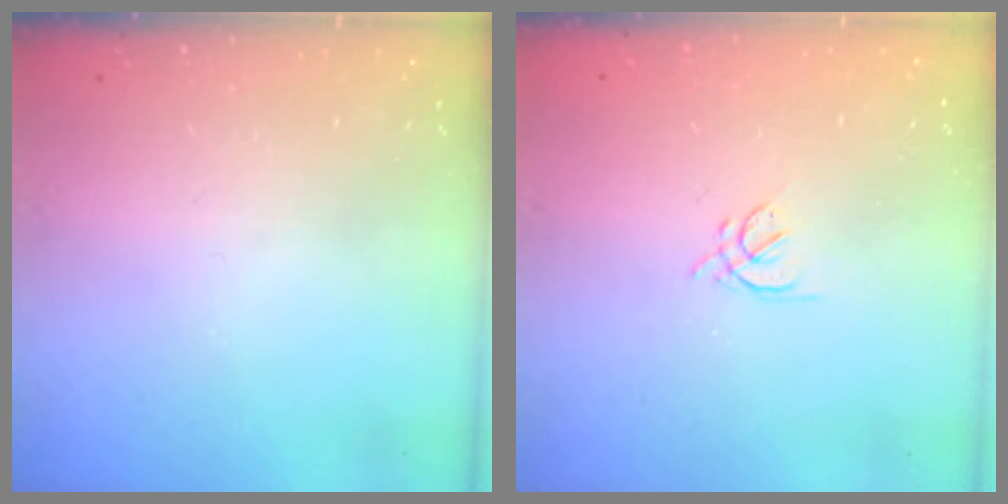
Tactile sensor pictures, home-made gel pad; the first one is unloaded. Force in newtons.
{"total": 2.8, "press": 2.8, "slide": 0.7}